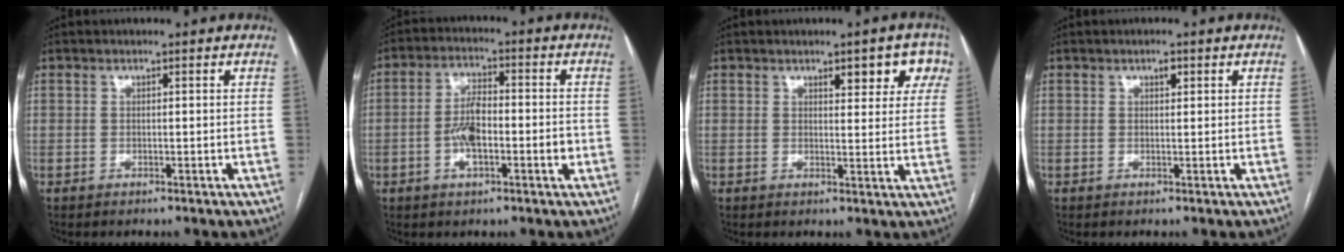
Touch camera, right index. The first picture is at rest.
{"total": 7.1, "force": [-1.4, 2.7, 6.4], "torque": [-0.125, 0.014, -0.025]}
{"total": 6.2, "force": [3.3, 2.2, 4.8], "torque": [-0.045, 0.008, 0.034]}
{"total": 1.2, "force": [0.6, 0.5, 0.8], "torque": [-0.014, 0.002, 0.008]}